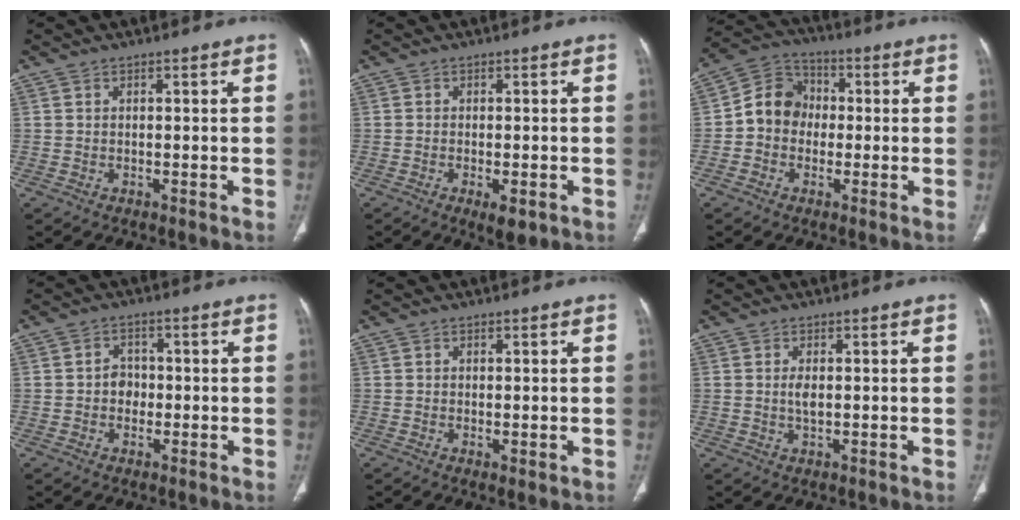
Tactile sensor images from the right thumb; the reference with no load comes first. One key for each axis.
{"total": 3.9, "fx": -1.7, "fy": 1.6, "fz": 3.2, "tx": -0.047, "ty": -0.003, "tz": -0.018}
{"total": 9.1, "fx": -0.8, "fy": 8.1, "fz": 4.2, "tx": -0.053, "ty": 0.032, "tz": -0.030}
{"total": 3.5, "fx": -0.5, "fy": 3.0, "fz": 1.7, "tx": -0.007, "ty": 0.009, "tz": -0.014}
{"total": 1.3, "fx": -0.2, "fy": 0.5, "fz": 1.2, "tx": -0.025, "ty": -0.007, "tz": 0.000}
{"total": 2.0, "fx": 0.1, "fy": 0.9, "fz": 1.8, "tx": -0.038, "ty": -0.002, "tz": 0.004}